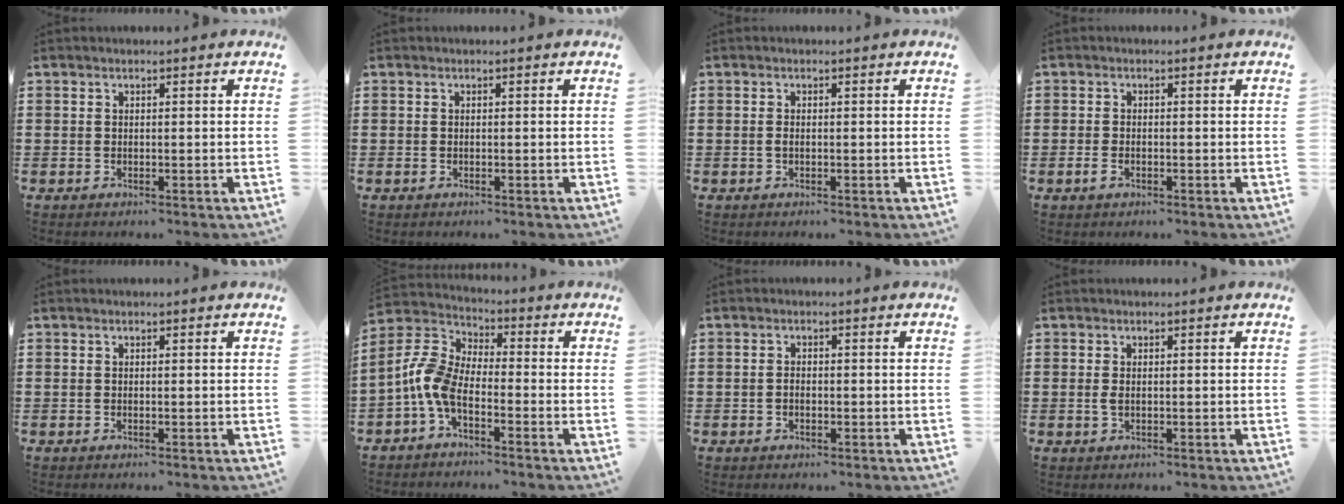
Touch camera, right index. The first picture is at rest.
{"total": 0.0}
{"total": 0.8, "force": [-0.3, 0.2, 0.7], "torque": [-0.017, -0.005, -0.003]}
{"total": 1.3, "force": [-0.5, 0.6, 1.0], "torque": [-0.026, -0.005, -0.010]}
{"total": 0.0}
{"total": 7.0, "force": [-2.8, 3.4, 5.5], "torque": [-0.168, -0.022, -0.072]}
{"total": 1.1, "force": [-0.3, 0.7, 0.8], "torque": [-0.018, 0.002, -0.006]}
{"total": 1.2, "force": [-0.1, 0.6, 1.1], "torque": [-0.031, -0.003, -0.004]}